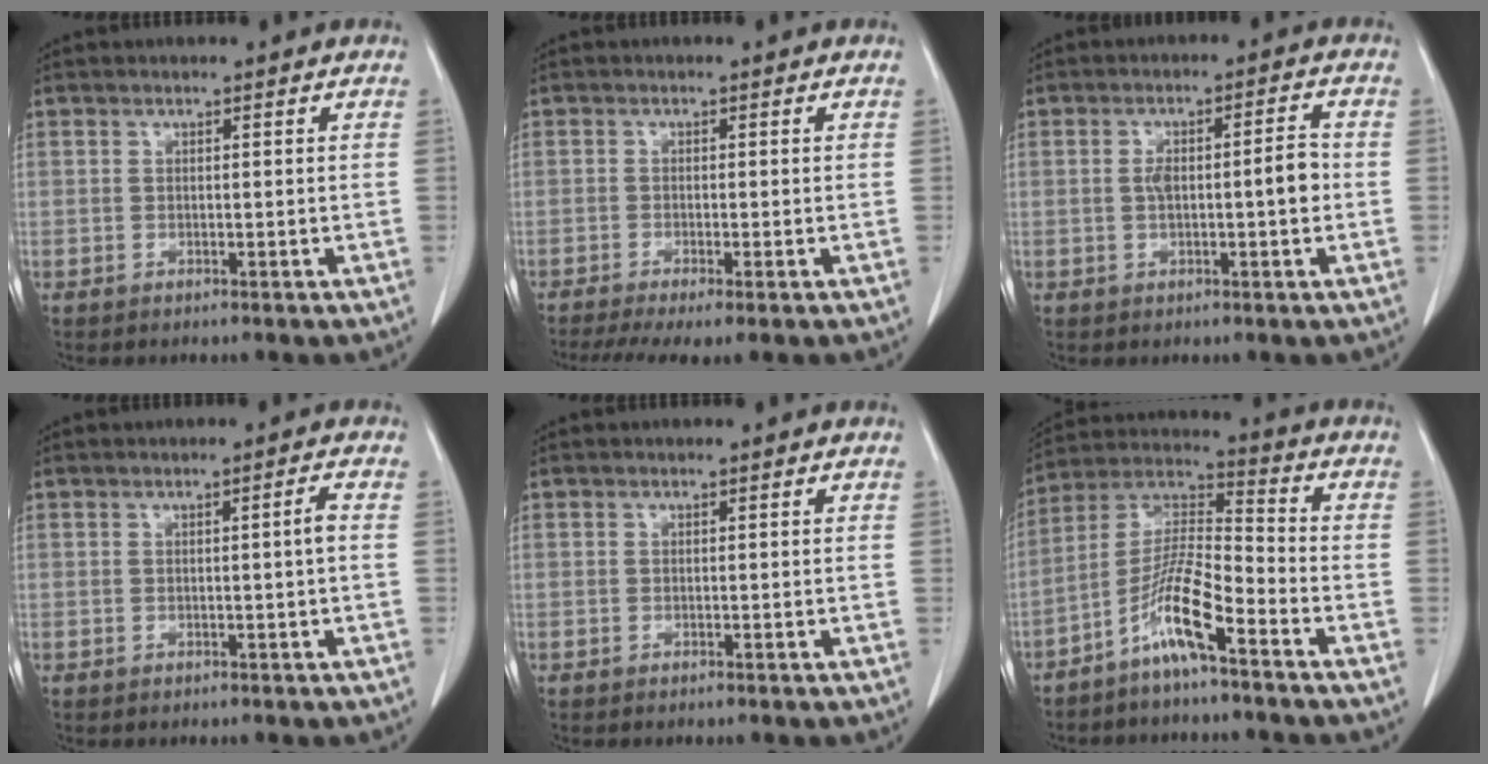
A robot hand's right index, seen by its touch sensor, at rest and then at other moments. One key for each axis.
{"total": 6.5, "fx": -4.7, "fy": 0.8, "fz": 4.5, "tx": -0.069, "ty": -0.014, "tz": -0.079}
{"total": 6.0, "fx": -0.4, "fy": 1.3, "fz": 5.8, "tx": -0.100, "ty": 0.017, "tz": -0.005}
{"total": 1.4, "fx": -0.1, "fy": -0.3, "fz": 1.4, "tx": -0.022, "ty": 0.000, "tz": -0.001}
{"total": 0.0}
{"total": 9.9, "fx": -5.8, "fy": 0.7, "fz": 7.9, "tx": -0.163, "ty": 0.000, "tz": -0.117}